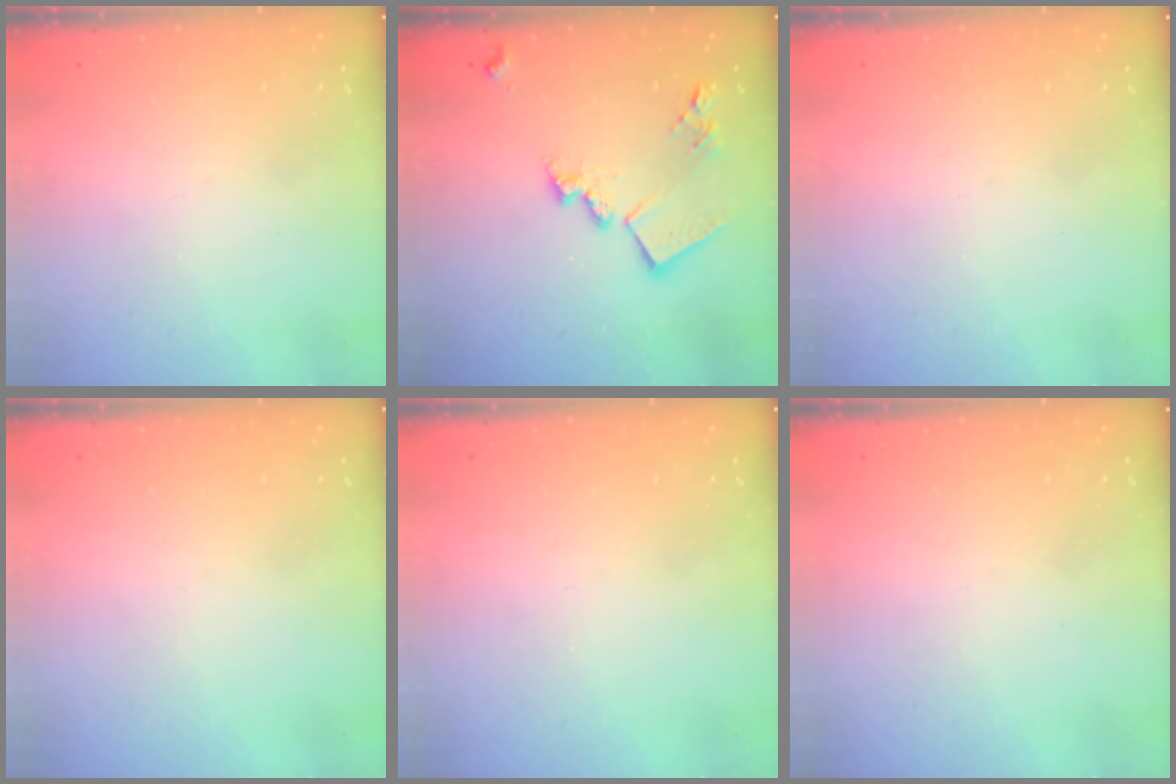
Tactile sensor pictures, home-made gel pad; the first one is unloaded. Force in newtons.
{"total": 16.0, "press": 16.0, "slide": 0.9}
{"total": 0.0}
{"total": 0.0}
{"total": 0.0}
{"total": 0.0}